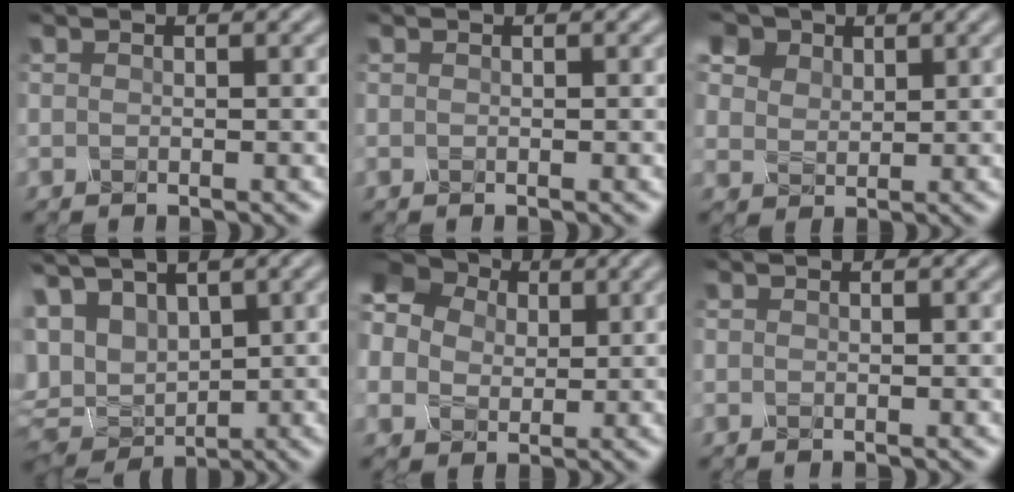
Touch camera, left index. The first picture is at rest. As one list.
[{"total": 0.0}, {"total": 10.7, "force": [6.9, 6.8, 4.6], "torque": [-0.117, 0.038, 0.104]}, {"total": 8.6, "force": [3.7, 5.7, 5.4], "torque": [-0.116, 0.025, 0.065]}, {"total": 12.3, "force": [3.5, 10.3, 5.8], "torque": [-0.145, 0.035, 0.044]}, {"total": 0.0}]